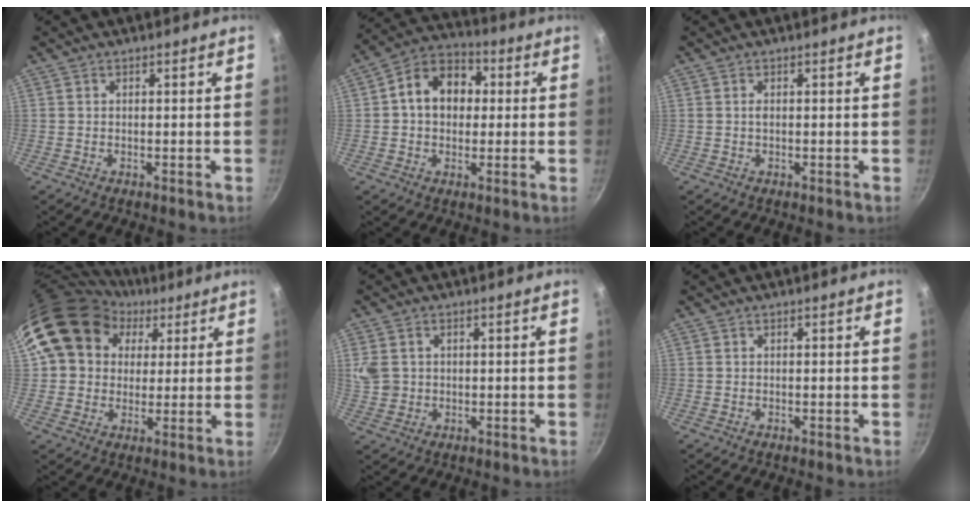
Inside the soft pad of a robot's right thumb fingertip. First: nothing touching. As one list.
[{"total": 11.9, "force": [1.4, 9.1, 7.6], "torque": [-0.083, 0.027, 0.003]}, {"total": 0.7, "force": [0.1, 0.3, 0.6], "torque": [-0.011, 0.002, 0.000]}, {"total": 14.8, "force": [5.6, 12.1, 6.4], "torque": [-0.082, 0.010, 0.088]}, {"total": 5.0, "force": [1.0, 4.2, 2.6], "torque": [-0.042, -0.005, 0.023]}, {"total": 0.0}]